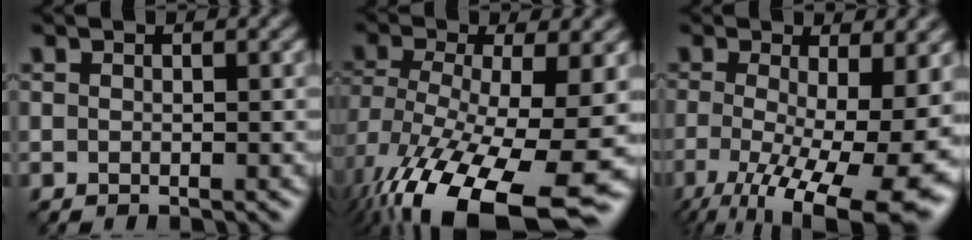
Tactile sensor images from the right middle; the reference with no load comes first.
{"total": 14.2, "force": [-6.3, 5.8, 11.3], "torque": [-0.216, -0.031, -0.088]}
{"total": 13.9, "force": [-4.5, 4.6, 12.3], "torque": [-0.197, -0.030, -0.055]}